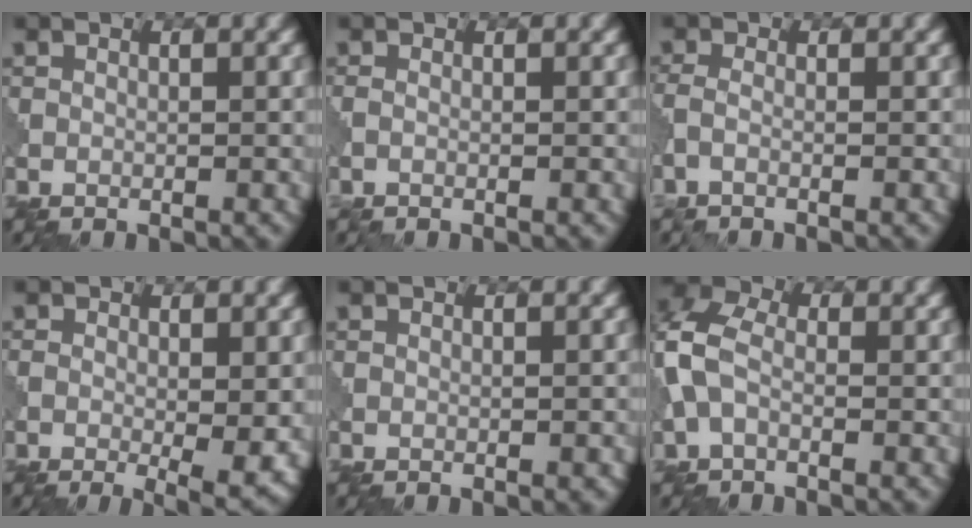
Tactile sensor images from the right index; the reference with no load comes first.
{"total": 0.7, "force": [-0.1, 0.4, 0.6], "torque": [0.000, 0.004, -0.015]}
{"total": 1.7, "force": [-0.8, 0.9, 1.2], "torque": [-0.011, 0.001, -0.031]}
{"total": 4.6, "force": [-1.1, 1.2, 4.2], "torque": [-0.069, -0.015, -0.011]}
{"total": 0.7, "force": [-0.1, 0.3, 0.7], "torque": [0.002, 0.002, -0.003]}
{"total": 4.4, "force": [-0.4, 3.1, 3.2], "torque": [-0.097, 0.009, -0.018]}